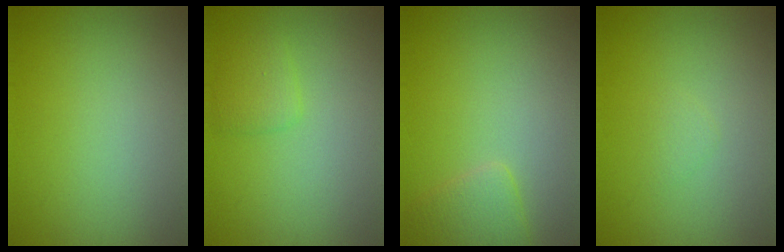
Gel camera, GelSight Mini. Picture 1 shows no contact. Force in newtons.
{"total": 1.6, "press": 1.6, "slide": 0.0}
{"total": 2.3, "press": 2.3, "slide": 0.2}
{"total": 0.6, "press": 0.6, "slide": 0.0}